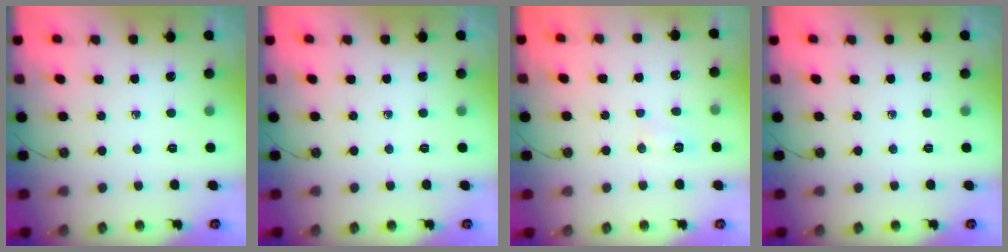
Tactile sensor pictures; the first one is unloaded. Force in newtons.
{"total": 0.0}
{"total": 6.7, "press": 6.2, "slide": 2.5}
{"total": 0.0}